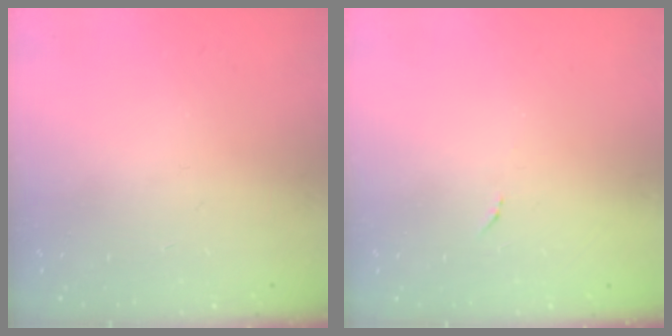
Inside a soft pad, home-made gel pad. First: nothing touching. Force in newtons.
{"total": 4.2, "press": 4.2, "slide": 0.3}